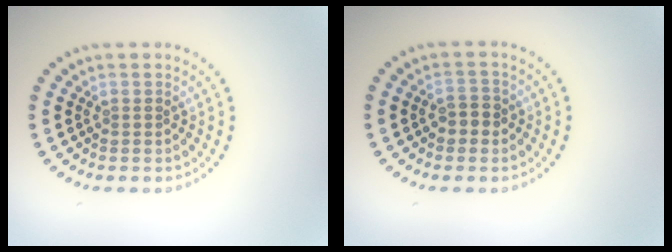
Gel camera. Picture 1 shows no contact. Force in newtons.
{"total": 1.9, "press": 1.8, "slide": 0.5}